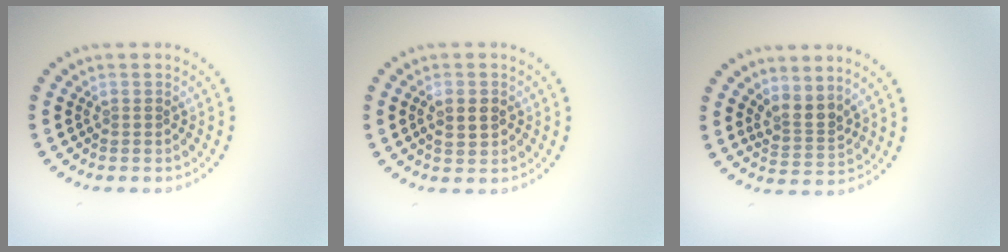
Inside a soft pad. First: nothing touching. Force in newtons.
{"total": 1.9, "press": 1.9, "slide": 0.1}
{"total": 2.5, "press": 1.9, "slide": 1.7}